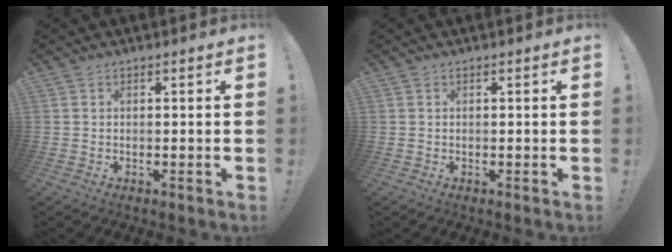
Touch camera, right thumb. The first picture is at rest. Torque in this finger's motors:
{"motor_torque": [-0.23, 0.32, 0.14, -0.05, 0.00]}